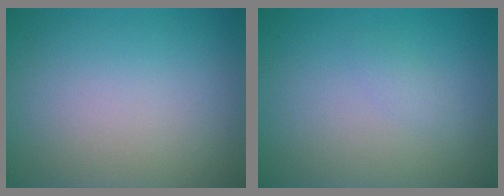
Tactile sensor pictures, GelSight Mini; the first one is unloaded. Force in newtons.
{"total": 0.8, "press": 0.8, "slide": 0.0}